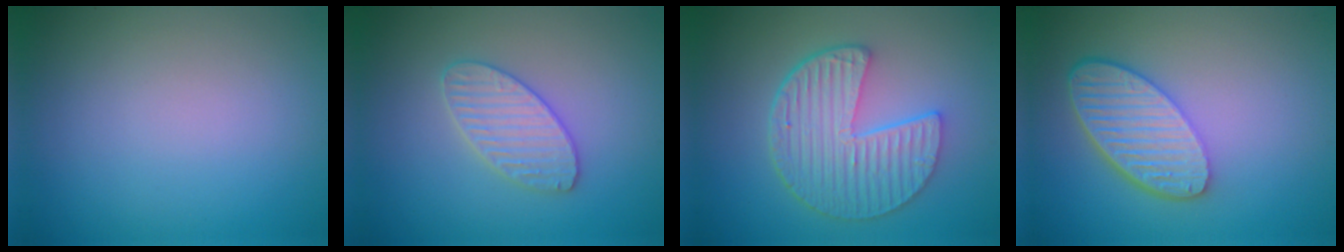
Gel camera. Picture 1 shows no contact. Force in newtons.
{"total": 3.2, "press": 3.2, "slide": 0.3}
{"total": 6.3, "press": 4.7, "slide": 4.1}
{"total": 5.9, "press": 4.5, "slide": 3.8}